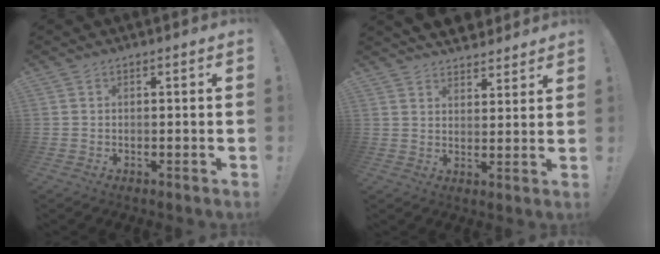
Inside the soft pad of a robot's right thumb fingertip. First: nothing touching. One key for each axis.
{"total": 4.4, "fx": 3.9, "fy": 2.0, "fz": 0.4, "tx": 0.005, "ty": -0.025, "tz": 0.070}